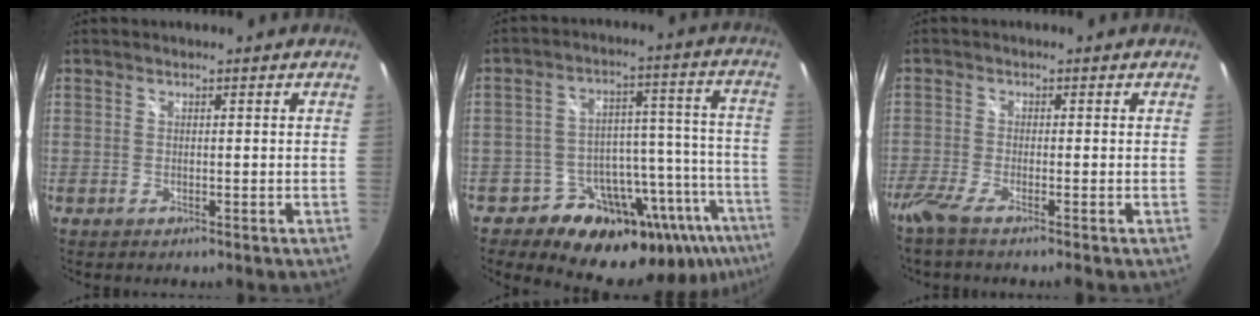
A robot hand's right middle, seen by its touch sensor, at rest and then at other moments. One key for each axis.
{"total": 19.9, "fx": -14.2, "fy": 10.9, "fz": 8.6, "tx": -0.121, "ty": 0.036, "tz": -0.194}
{"total": 4.6, "fx": -3.6, "fy": -0.4, "fz": 2.8, "tx": -0.072, "ty": -0.021, "tz": -0.075}